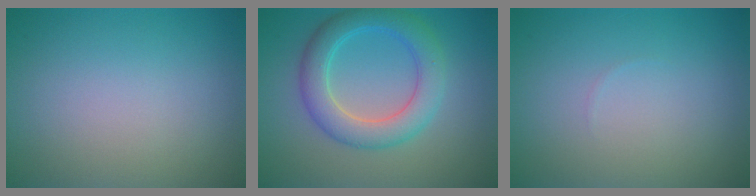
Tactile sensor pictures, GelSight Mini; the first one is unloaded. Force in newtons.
{"total": 5.0, "press": 5.0, "slide": 0.1}
{"total": 0.0}